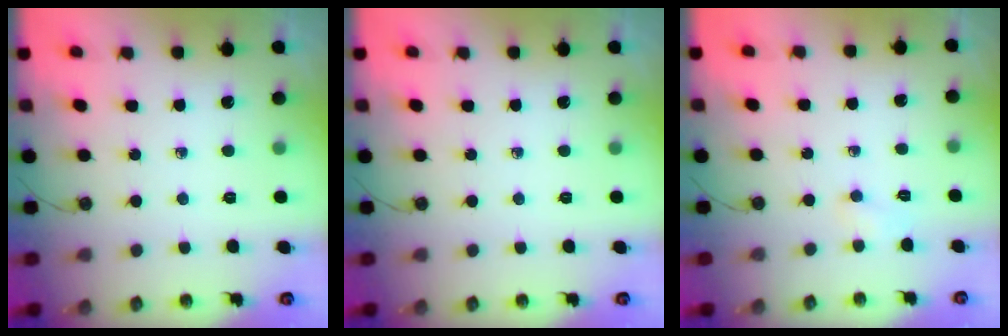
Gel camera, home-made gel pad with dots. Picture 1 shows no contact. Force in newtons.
{"total": 0.0}
{"total": 11.3, "press": 3.8, "slide": 10.7}